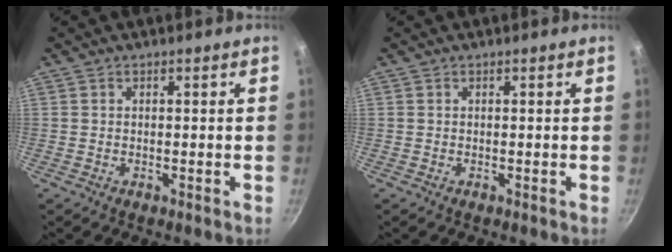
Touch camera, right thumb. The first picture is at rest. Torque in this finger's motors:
{"motor_torque": [-0.05, 0.04, -0.06, -0.02, 0.00]}